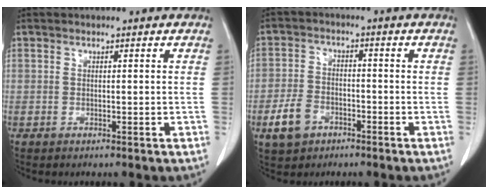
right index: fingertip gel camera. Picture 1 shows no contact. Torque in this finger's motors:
{"motor_torque": [-0.24, -0.07, -0.34, -0.21]}